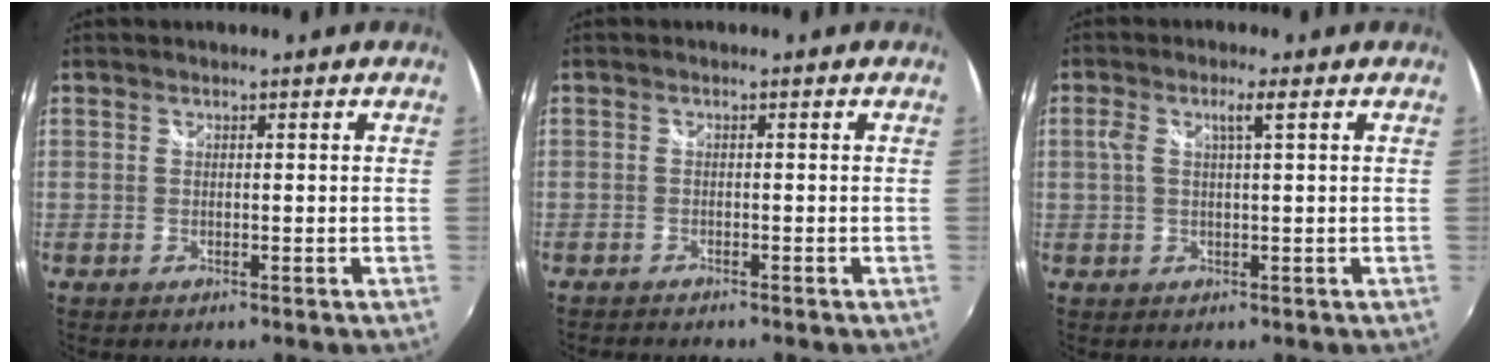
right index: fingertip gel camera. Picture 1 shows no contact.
{"total": 2.0, "force": [-2.0, 0.3, 0.4], "torque": [-0.018, -0.010, -0.037]}
{"total": 3.2, "force": [0.8, 0.1, 3.0], "torque": [-0.062, 0.004, 0.018]}